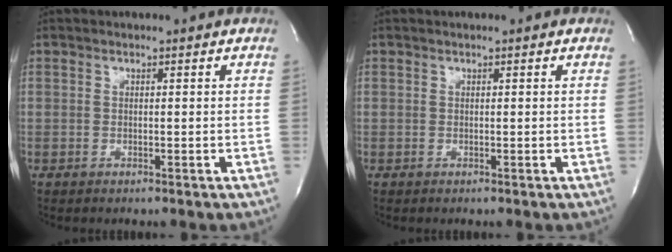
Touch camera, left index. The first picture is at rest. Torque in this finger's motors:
{"motor_torque": [0.50, -0.96, 0.17, 0.02]}